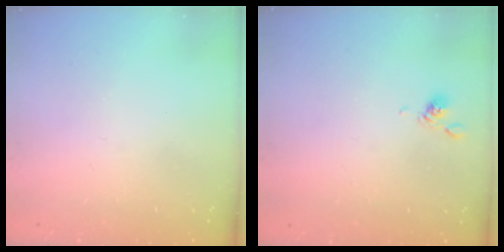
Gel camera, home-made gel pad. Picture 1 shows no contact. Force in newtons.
{"total": 6.2, "press": 6.2, "slide": 0.5}